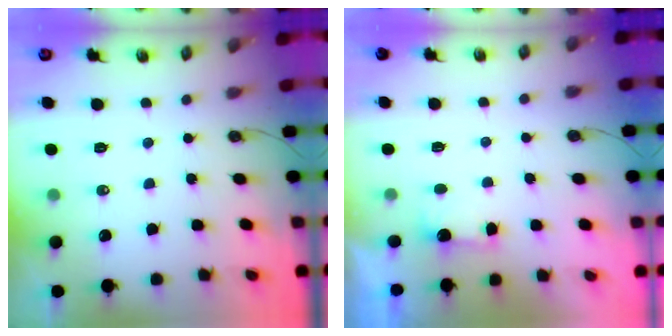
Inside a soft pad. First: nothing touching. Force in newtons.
{"total": 1.6, "press": 1.4, "slide": 0.9}